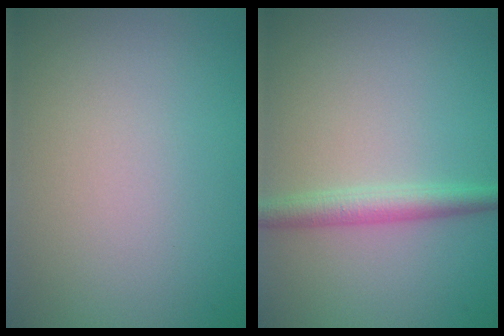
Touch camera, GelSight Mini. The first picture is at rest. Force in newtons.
{"total": 2.5, "press": 2.5, "slide": 0.0}